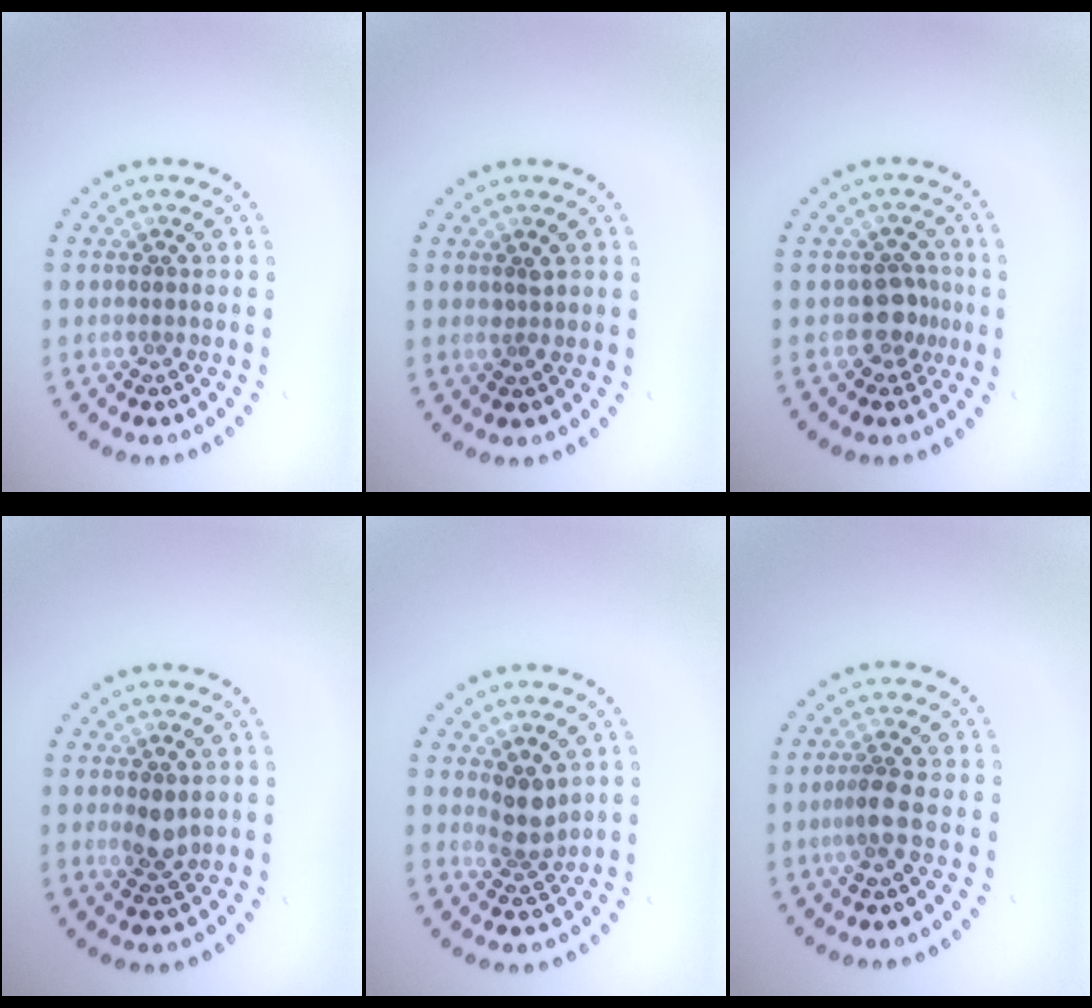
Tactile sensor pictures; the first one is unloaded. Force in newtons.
{"total": 0.6, "press": 0.6, "slide": 0.1}
{"total": 2.3, "press": 1.8, "slide": 1.5}
{"total": 2.1, "press": 2.0, "slide": 0.5}
{"total": 2.6, "press": 2.2, "slide": 1.5}
{"total": 2.0, "press": 1.6, "slide": 1.2}